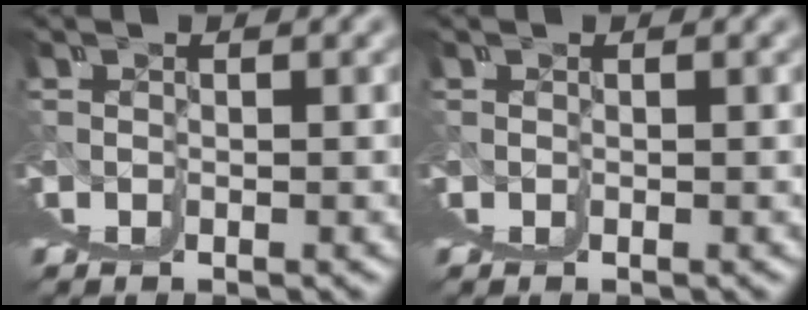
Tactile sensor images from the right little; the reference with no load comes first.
{"total": 0.0}